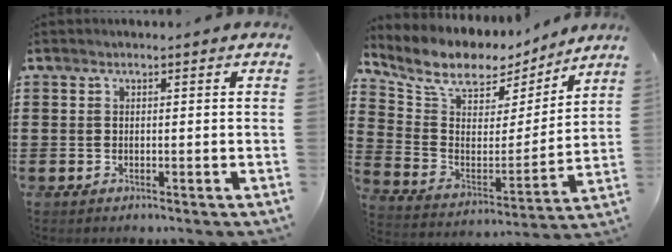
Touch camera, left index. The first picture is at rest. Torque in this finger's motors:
{"motor_torque": [1.39, -0.75, 0.30, 0.14]}